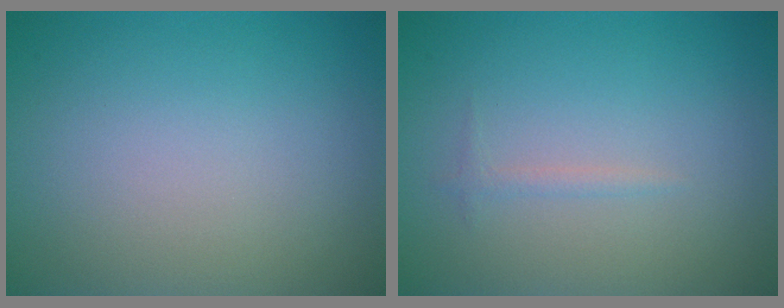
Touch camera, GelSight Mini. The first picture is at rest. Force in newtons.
{"total": 0.7, "press": 0.7, "slide": 0.1}